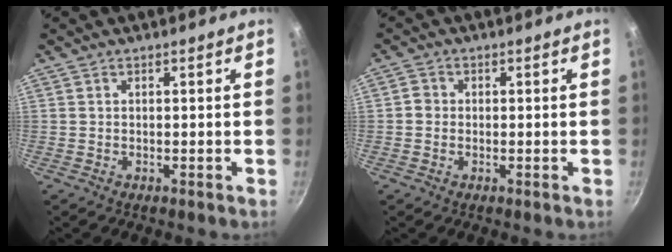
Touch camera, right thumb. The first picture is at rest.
{"total": 1.9, "force": [-0.2, 1.8, 0.6], "torque": [-0.005, 0.007, -0.007]}